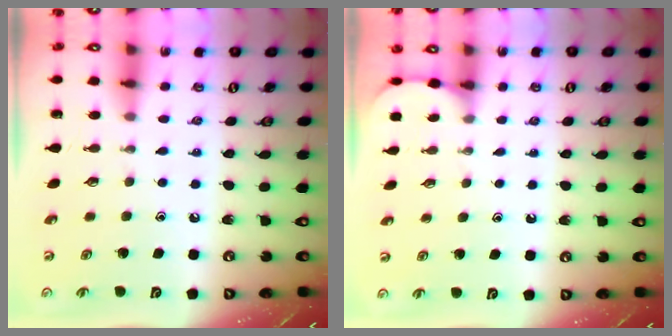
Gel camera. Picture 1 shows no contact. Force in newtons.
{"total": 1.4, "press": 1.4, "slide": 0.0}